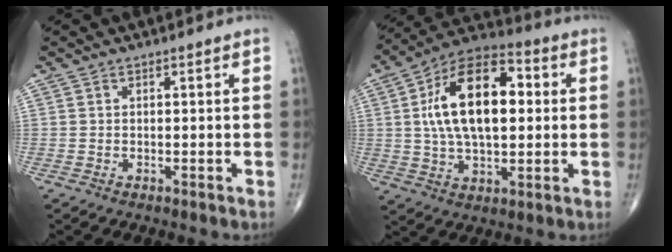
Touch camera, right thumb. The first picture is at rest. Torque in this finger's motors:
{"motor_torque": [-0.24, 1.03, 0.82, 0.40, 0.29]}